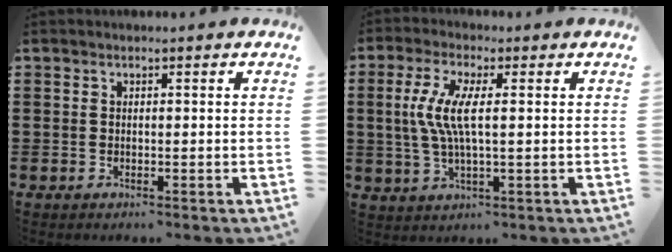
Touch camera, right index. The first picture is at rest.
{"total": 6.8, "force": [0.7, 1.8, 6.5], "torque": [-0.150, -0.008, 0.001]}